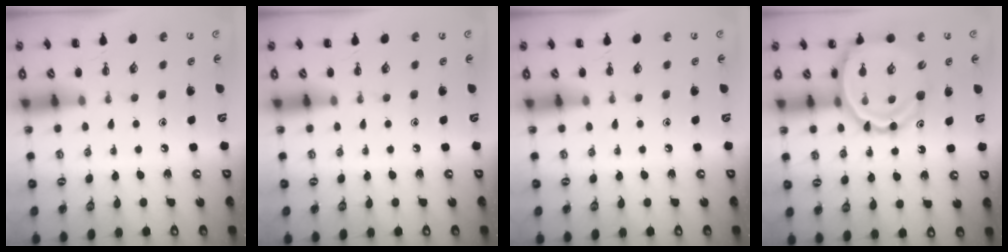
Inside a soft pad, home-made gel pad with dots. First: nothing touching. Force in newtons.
{"total": 0.0}
{"total": 0.0}
{"total": 14.3, "press": 13.8, "slide": 3.8}